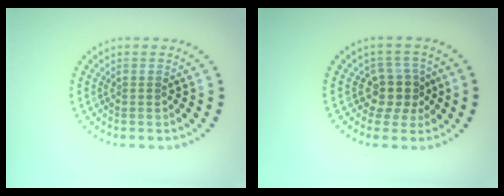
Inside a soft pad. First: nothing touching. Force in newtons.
{"total": 2.9, "press": 2.3, "slide": 1.7}